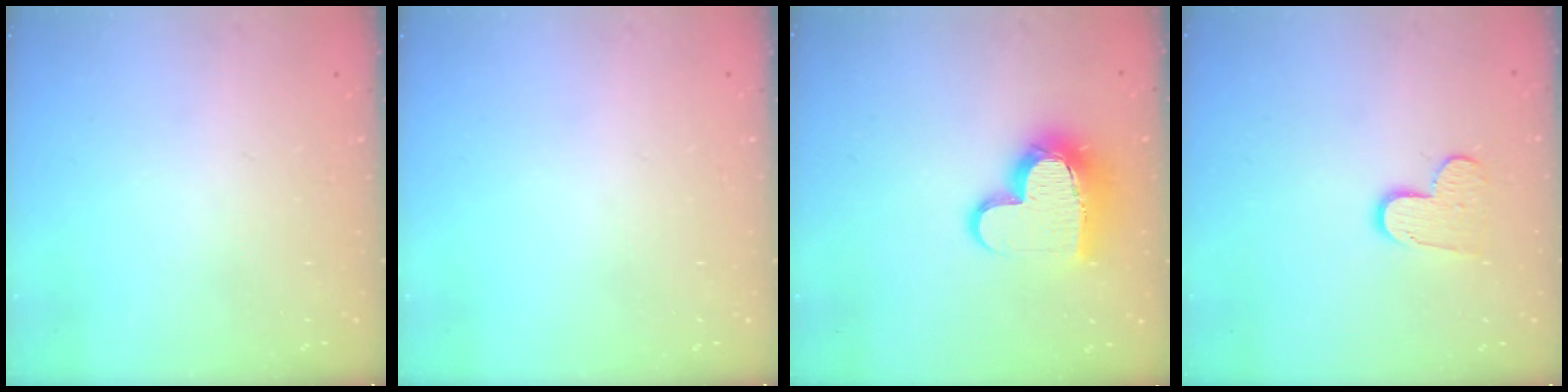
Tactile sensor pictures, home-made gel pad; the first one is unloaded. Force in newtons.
{"total": 0.0}
{"total": 12.7, "press": 12.7, "slide": 1.4}
{"total": 9.1, "press": 9.1, "slide": 0.7}